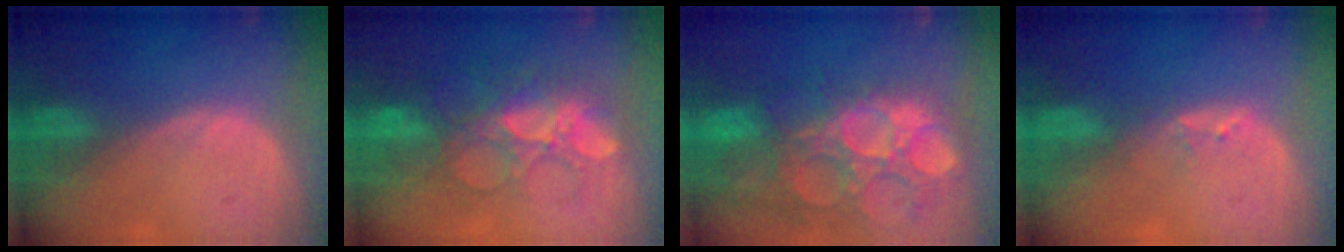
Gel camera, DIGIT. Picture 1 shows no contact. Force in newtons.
{"total": 8.8, "press": 8.6, "slide": 1.6}
{"total": 15.4, "press": 12.6, "slide": 8.7}
{"total": 1.6, "press": 1.5, "slide": 0.3}